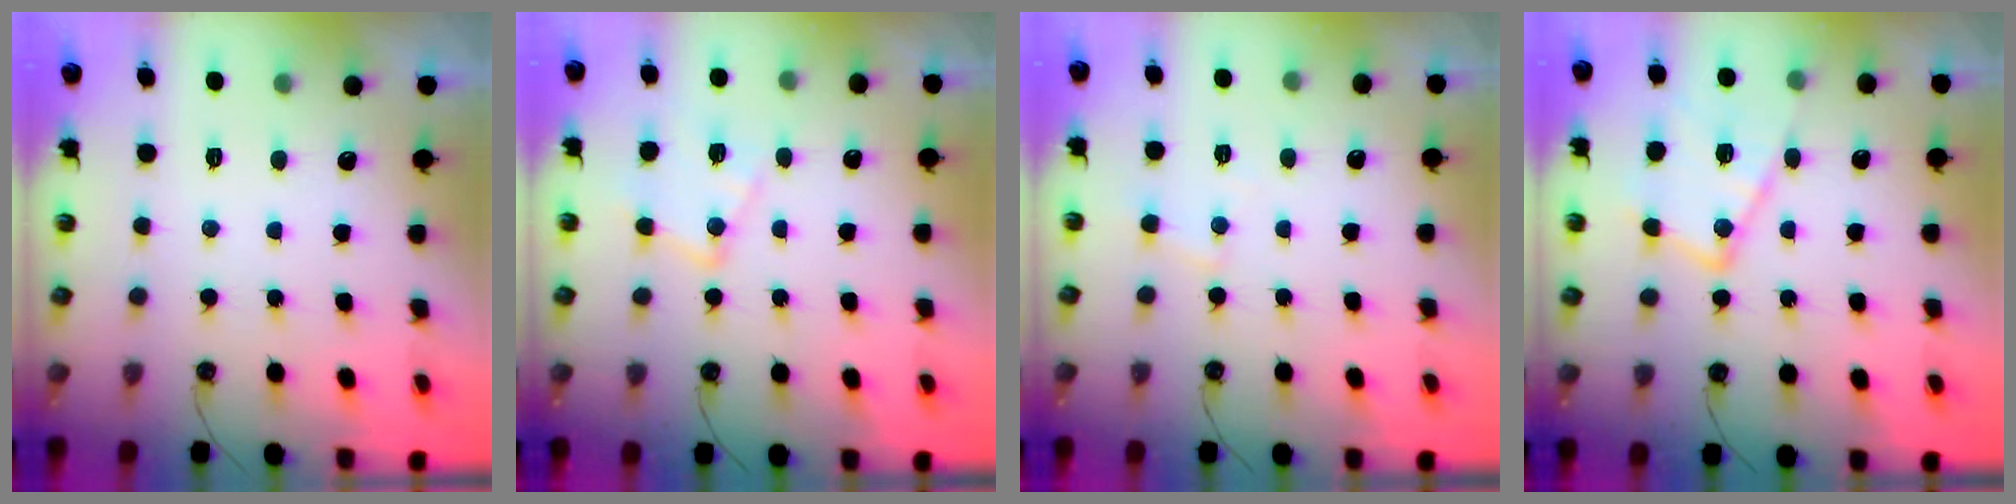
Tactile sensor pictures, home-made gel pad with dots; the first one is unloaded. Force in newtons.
{"total": 11.5, "press": 11.5, "slide": 0.6}
{"total": 4.8, "press": 4.8, "slide": 0.6}
{"total": 15.7, "press": 15.6, "slide": 1.1}